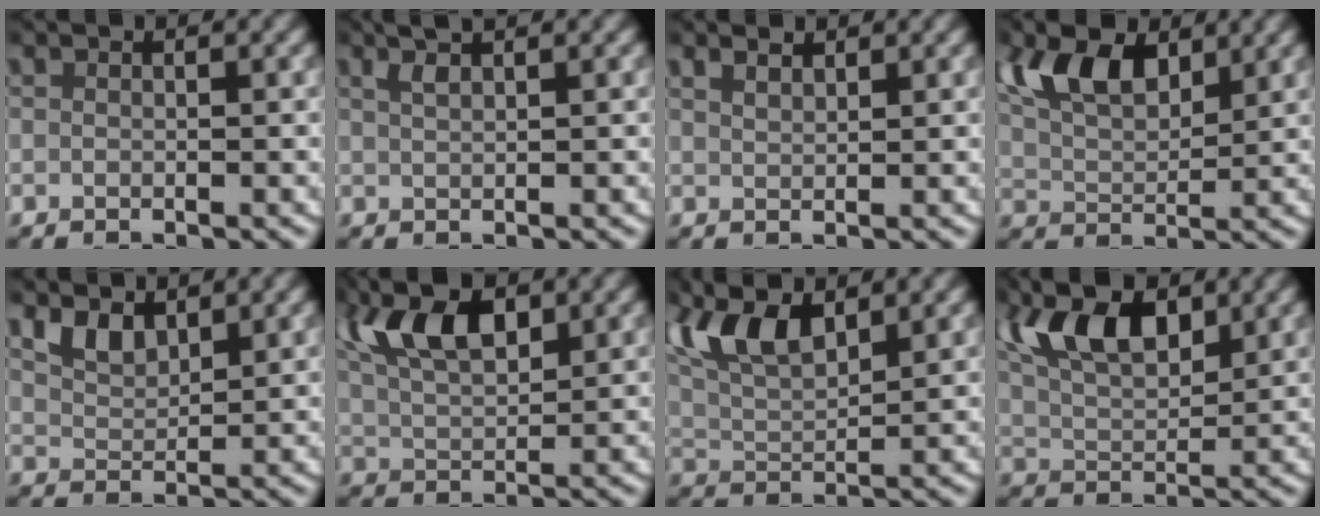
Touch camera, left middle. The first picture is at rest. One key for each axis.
{"total": 2.2, "fx": 1.7, "fy": 0.6, "fz": 1.3, "tx": -0.024, "ty": 0.008, "tz": 0.028}
{"total": 1.8, "fx": 1.6, "fy": 0.5, "fz": 0.6, "tx": -0.009, "ty": -0.002, "tz": 0.033}
{"total": 7.4, "fx": 3.6, "fy": 4.5, "fz": 4.6, "tx": -0.105, "ty": -0.007, "tz": 0.062}
{"total": 3.3, "fx": 2.2, "fy": 1.9, "fz": 1.5, "tx": -0.039, "ty": -0.001, "tz": 0.040}
{"total": 6.9, "fx": 3.0, "fy": 3.7, "fz": 5.1, "tx": -0.116, "ty": -0.004, "tz": 0.055}
{"total": 6.8, "fx": 3.1, "fy": 3.8, "fz": 4.7, "tx": -0.121, "ty": -0.005, "tz": 0.055}
{"total": 7.6, "fx": 3.4, "fy": 4.2, "fz": 5.3, "tx": -0.119, "ty": -0.006, "tz": 0.060}